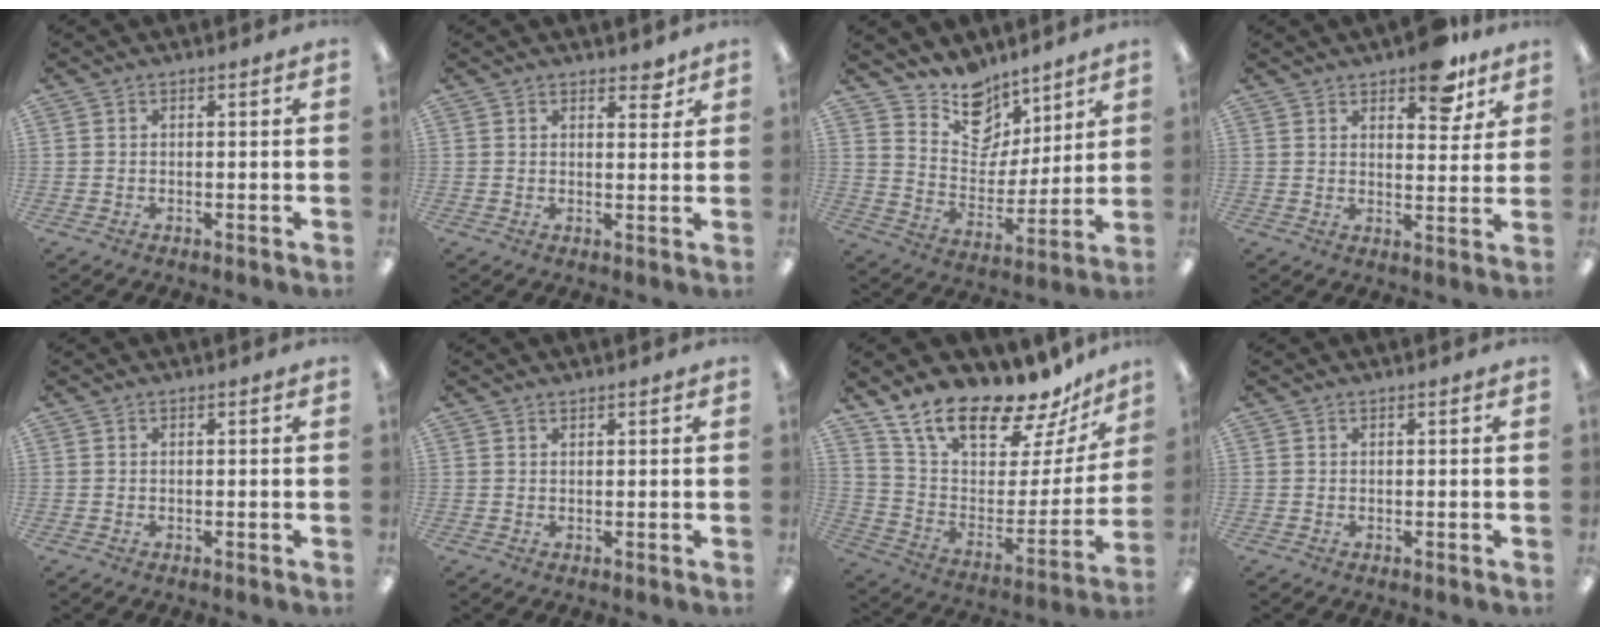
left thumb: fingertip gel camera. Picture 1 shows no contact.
{"total": 3.4, "force": [2.7, 1.5, 1.3], "torque": [0.003, -0.015, 0.042]}
{"total": 12.8, "force": [10.3, 7.1, 2.6], "torque": [-0.047, -0.088, 0.195]}
{"total": 8.6, "force": [6.4, 3.6, 4.5], "torque": [-0.047, -0.031, 0.107]}
{"total": 0.0}
{"total": 0.7, "force": [0.7, 0.2, 0.0], "torque": [-0.001, 0.001, 0.013]}
{"total": 20.1, "force": [17.0, 6.0, 8.7], "torque": [-0.158, -0.134, 0.299]}
{"total": 0.0}